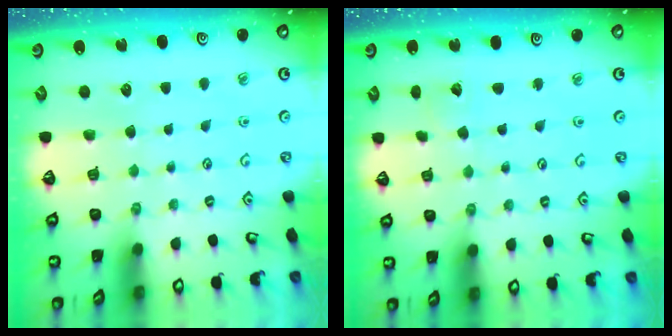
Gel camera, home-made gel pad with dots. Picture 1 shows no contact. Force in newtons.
{"total": 2.0, "press": 2.0, "slide": 0.1}